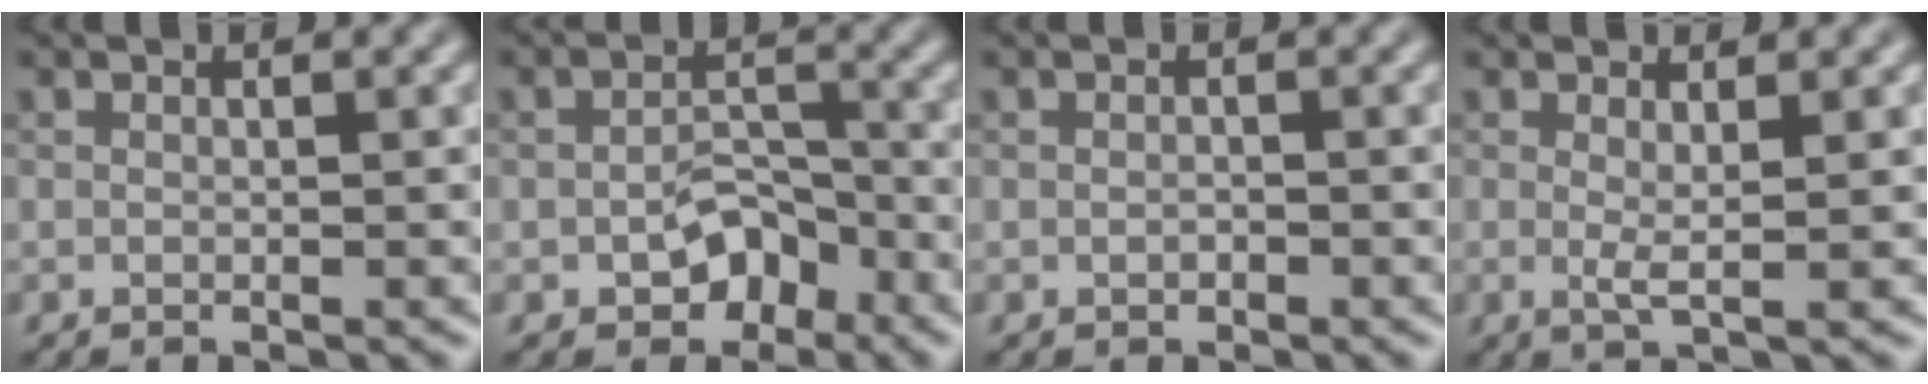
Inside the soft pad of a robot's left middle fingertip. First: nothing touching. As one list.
[{"total": 3.8, "force": [-1.9, 2.4, 2.2], "torque": [-0.029, 0.002, -0.029]}, {"total": 0.6, "force": [-0.2, 0.4, 0.4], "torque": [-0.006, 0.000, -0.003]}, {"total": 1.7, "force": [0.4, 0.3, 1.6], "torque": [-0.031, -0.005, 0.005]}]